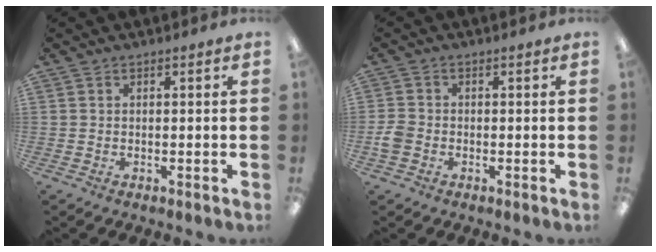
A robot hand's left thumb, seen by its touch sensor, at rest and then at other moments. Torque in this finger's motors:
{"motor_torque": [-0.04, 0.19, -0.11, 0.09, 0.00]}